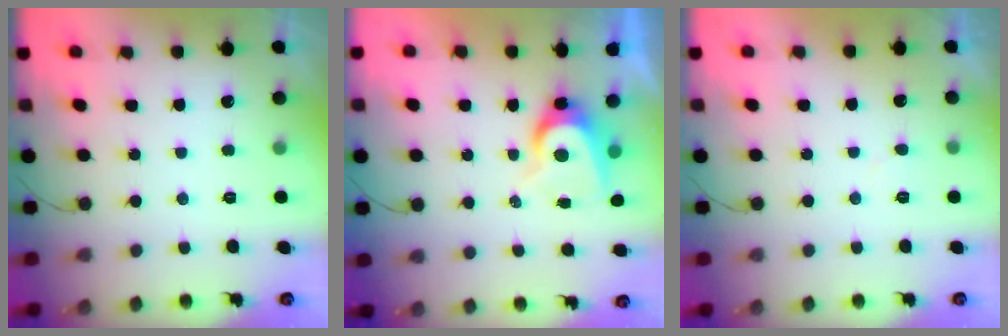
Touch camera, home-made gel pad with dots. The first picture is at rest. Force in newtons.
{"total": 7.2, "press": 7.2, "slide": 0.5}
{"total": 3.2, "press": 3.2, "slide": 0.3}